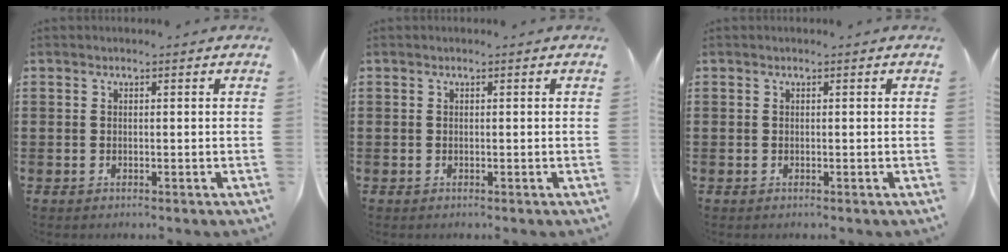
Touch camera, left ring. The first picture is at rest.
{"total": 0.0}
{"total": 0.0}